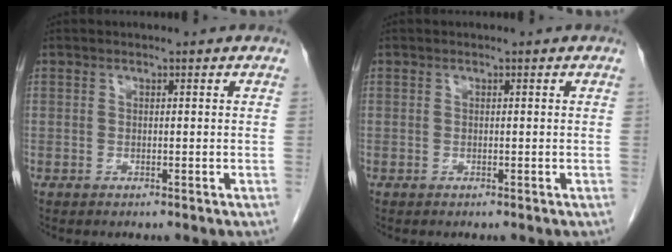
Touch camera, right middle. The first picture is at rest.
{"total": 0.0}